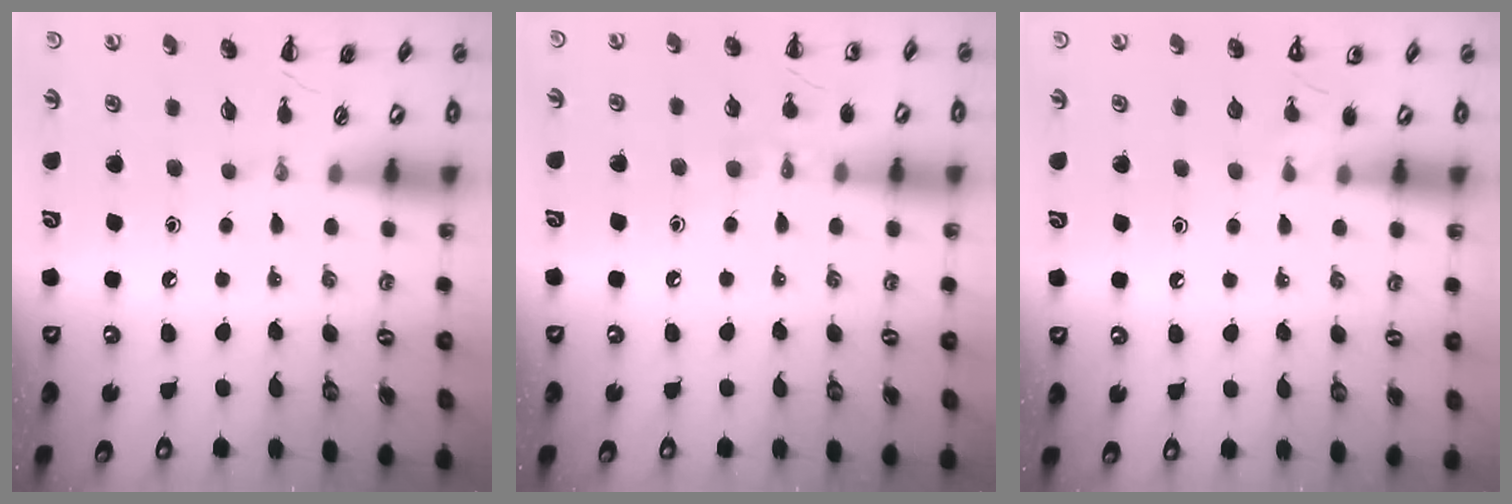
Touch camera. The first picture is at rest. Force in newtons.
{"total": 7.1, "press": 6.8, "slide": 1.8}
{"total": 3.5, "press": 3.3, "slide": 1.3}